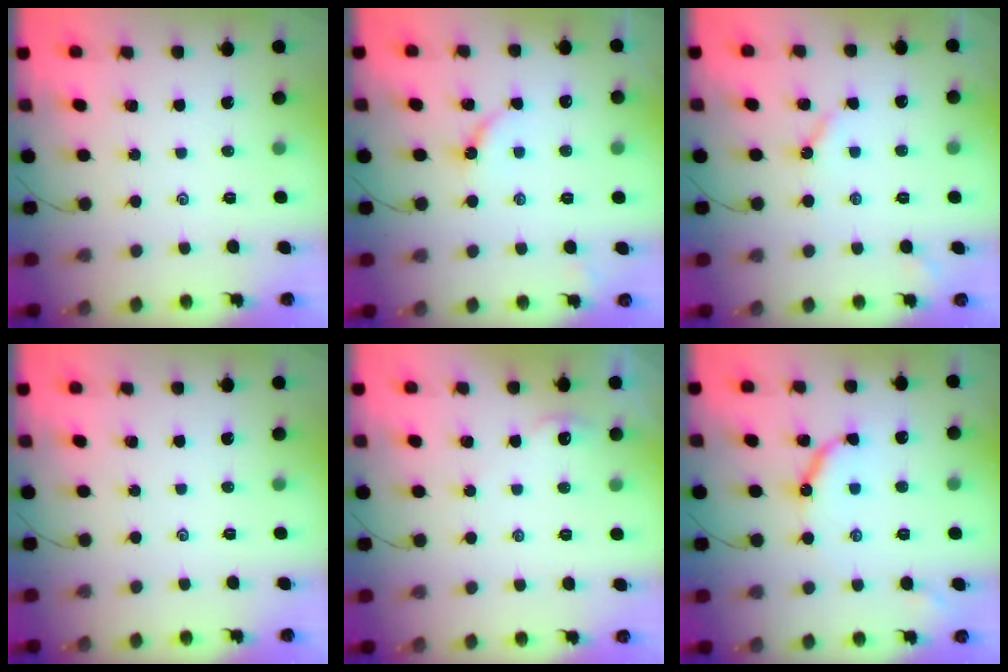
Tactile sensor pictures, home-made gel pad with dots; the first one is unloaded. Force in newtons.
{"total": 4.7, "press": 4.6, "slide": 0.6}
{"total": 3.5, "press": 3.5, "slide": 0.3}
{"total": 0.0}
{"total": 2.6, "press": 2.6, "slide": 0.3}
{"total": 8.6, "press": 8.6, "slide": 0.7}